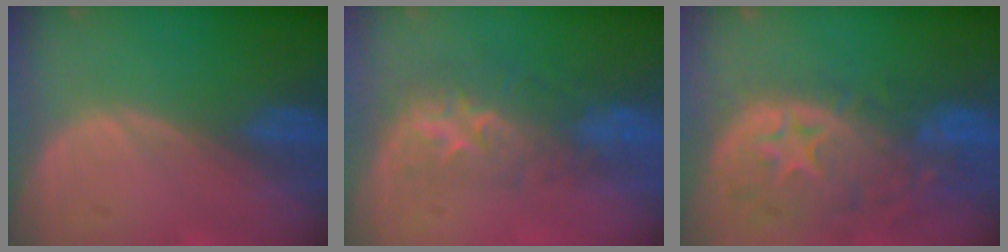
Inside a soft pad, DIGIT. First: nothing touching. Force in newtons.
{"total": 8.2, "press": 7.4, "slide": 3.7}
{"total": 12.3, "press": 10.5, "slide": 6.5}